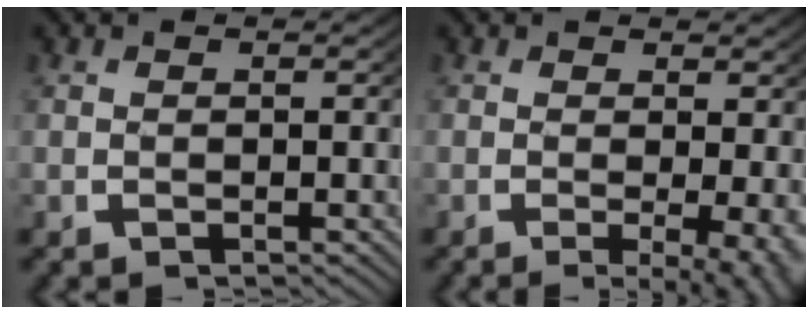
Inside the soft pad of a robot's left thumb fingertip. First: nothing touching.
{"total": 5.6, "force": [-1.9, 2.2, 4.7], "torque": [-0.065, -0.024, -0.020]}